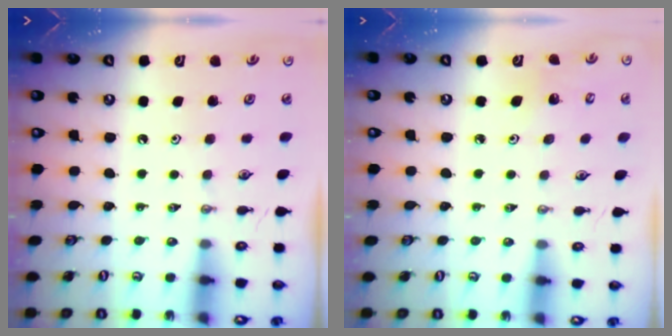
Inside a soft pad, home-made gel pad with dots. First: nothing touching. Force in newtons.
{"total": 4.8, "press": 4.6, "slide": 1.3}